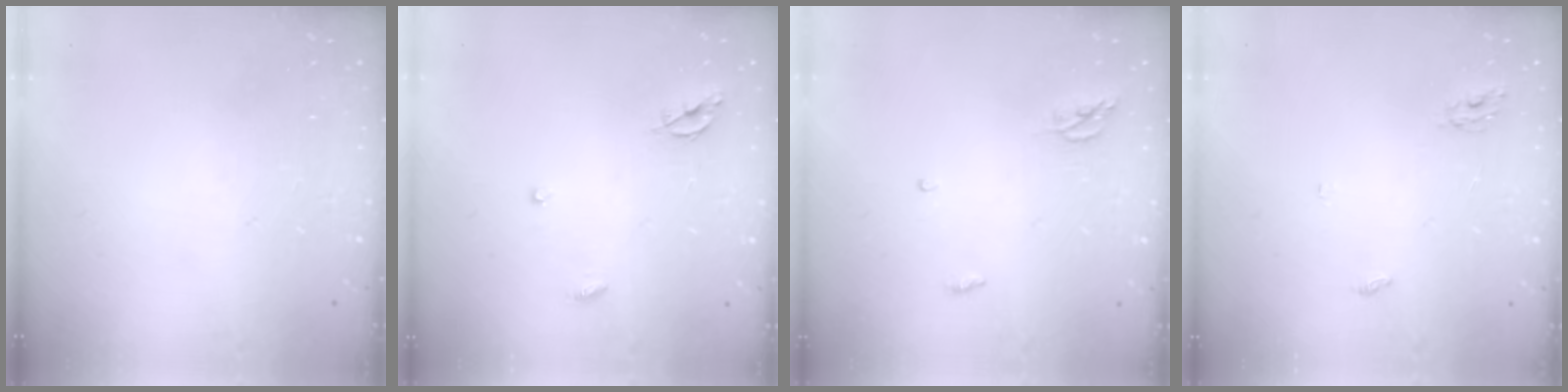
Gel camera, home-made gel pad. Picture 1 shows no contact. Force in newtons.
{"total": 5.5, "press": 5.5, "slide": 0.6}
{"total": 3.8, "press": 3.8, "slide": 0.4}
{"total": 2.8, "press": 2.8, "slide": 0.2}